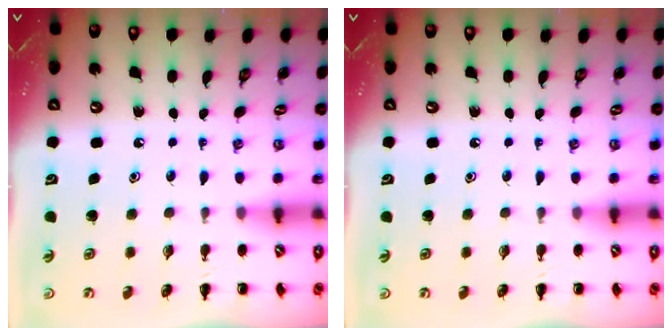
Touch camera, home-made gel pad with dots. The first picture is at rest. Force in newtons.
{"total": 0.0}